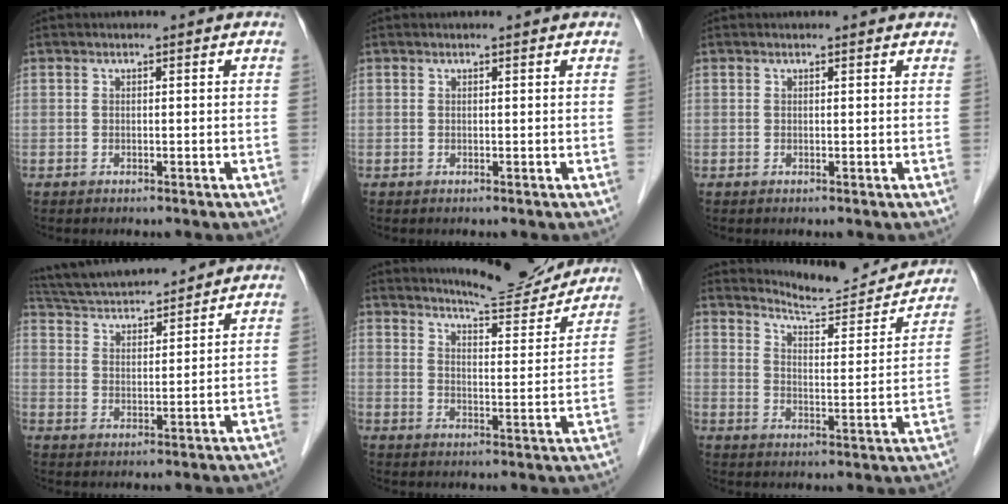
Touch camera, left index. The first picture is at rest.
{"total": 0.0}
{"total": 1.6, "force": [1.4, 0.4, 0.6], "torque": [-0.012, 0.008, 0.007]}
{"total": 14.0, "force": [12.9, 1.9, 5.0], "torque": [-0.094, 0.027, 0.217]}
{"total": 11.0, "force": [10.6, 1.1, 2.6], "torque": [-0.036, -0.021, 0.141]}
{"total": 12.4, "force": [12.2, 0.6, 1.6], "torque": [-0.026, -0.035, 0.161]}